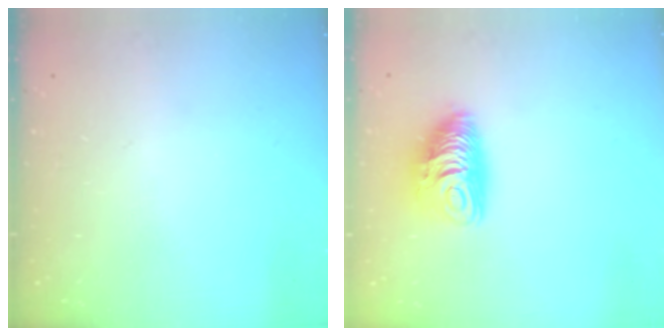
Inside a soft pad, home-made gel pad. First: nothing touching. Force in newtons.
{"total": 11.0, "press": 11.0, "slide": 0.8}